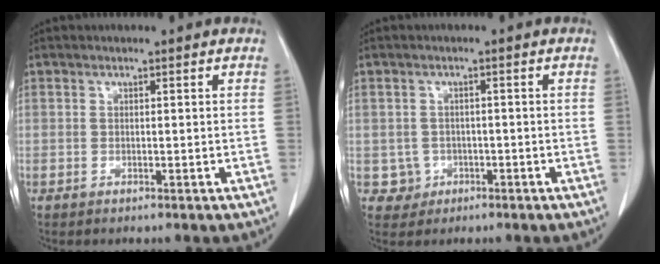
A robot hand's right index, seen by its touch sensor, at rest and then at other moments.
{"total": 2.9, "force": [-0.9, 2.8, 0.0], "torque": [0.010, 0.012, -0.010]}